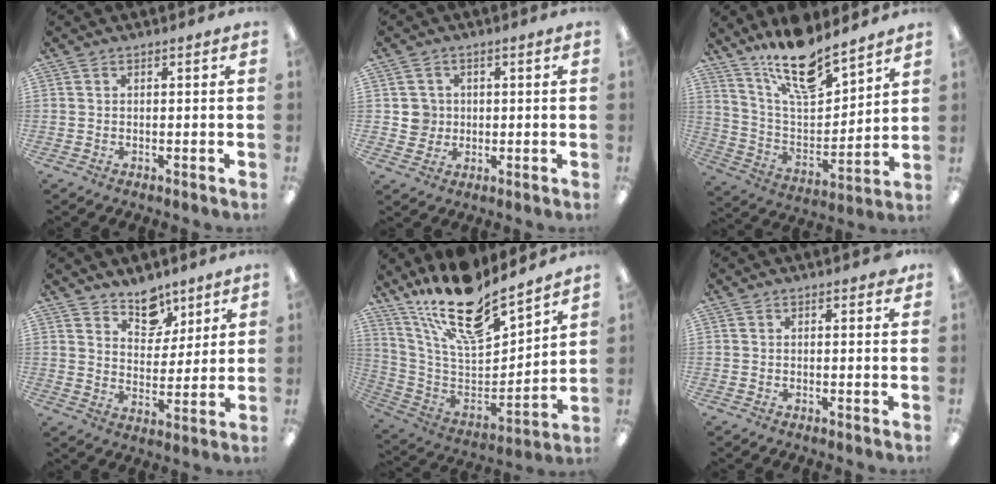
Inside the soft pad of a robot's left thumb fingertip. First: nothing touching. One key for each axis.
{"total": 4.4, "fx": 0.6, "fy": 4.3, "fz": 0.3, "tx": 0.007, "ty": 0.001, "tz": 0.007}
{"total": 17.7, "fx": 14.2, "fy": 5.4, "fz": 9.1, "tx": -0.162, "ty": -0.090, "tz": 0.245}
{"total": 9.3, "fx": 7.3, "fy": 5.3, "fz": 2.1, "tx": -0.018, "ty": -0.054, "tz": 0.132}
{"total": 20.0, "fx": 16.1, "fy": 6.0, "fz": 10.1, "tx": -0.185, "ty": -0.119, "tz": 0.279}
{"total": 0.8, "fx": 0.6, "fy": 0.4, "fz": 0.4, "tx": 0.006, "ty": -0.005, "tz": 0.007}